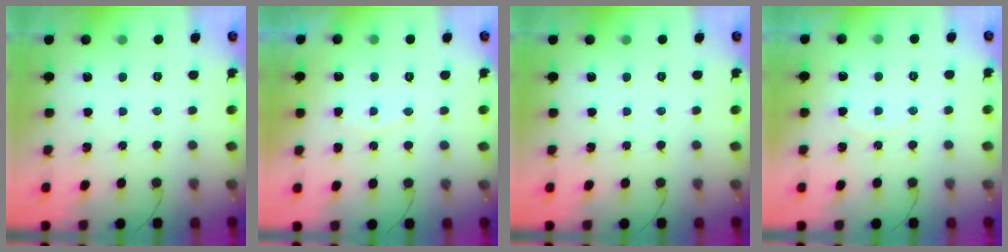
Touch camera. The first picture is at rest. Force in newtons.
{"total": 6.0, "press": 6.0, "slide": 0.2}
{"total": 0.0}
{"total": 3.0, "press": 3.0, "slide": 0.4}